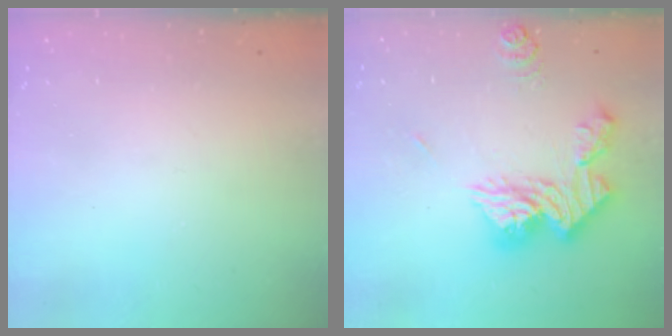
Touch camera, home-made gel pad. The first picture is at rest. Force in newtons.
{"total": 17.9, "press": 17.8, "slide": 1.8}